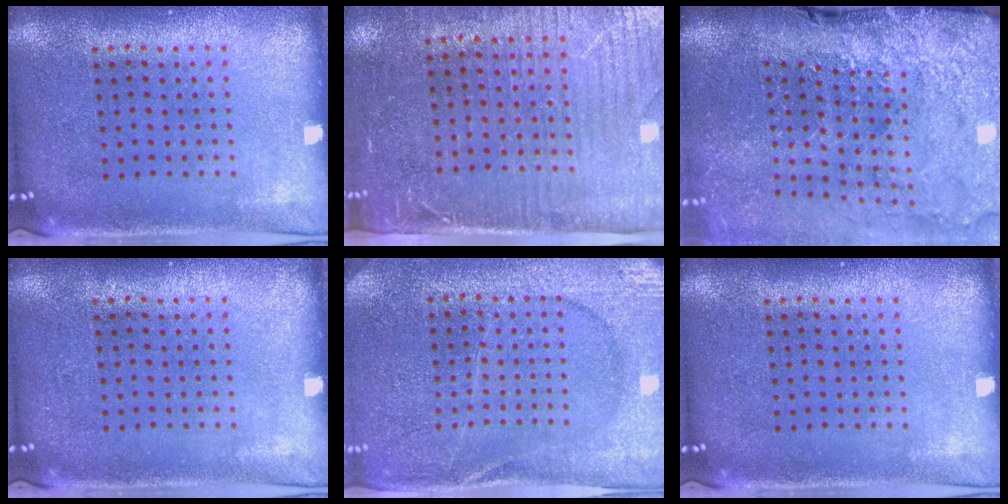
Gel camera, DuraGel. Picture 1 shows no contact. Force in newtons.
{"total": 3.5, "press": 3.2, "slide": 1.5}
{"total": 4.7, "press": 3.6, "slide": 3.0}
{"total": 0.0}
{"total": 3.0, "press": 2.9, "slide": 0.4}
{"total": 0.0}